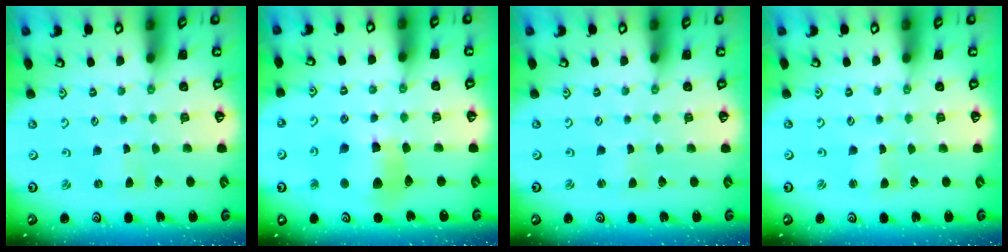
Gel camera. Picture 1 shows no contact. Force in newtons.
{"total": 11.5, "press": 11.4, "slide": 1.6}
{"total": 0.0}
{"total": 0.6, "press": 0.5, "slide": 0.2}